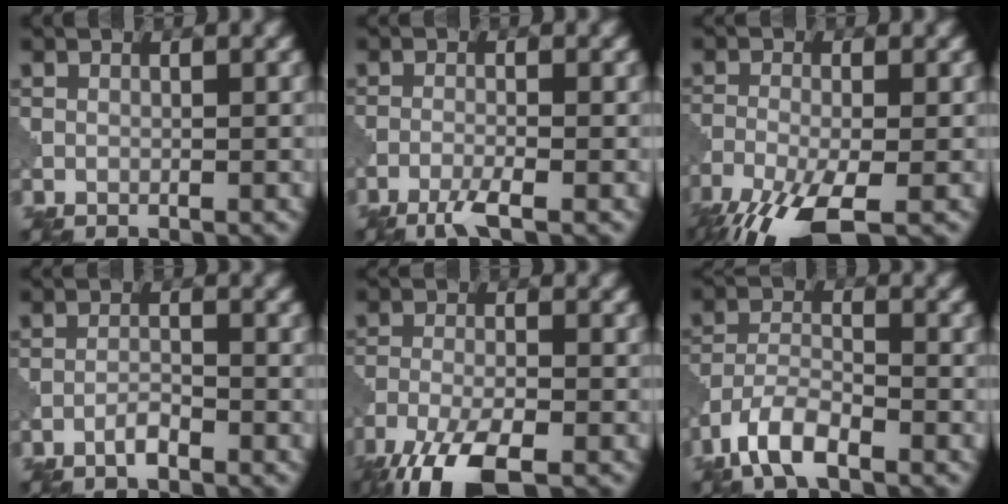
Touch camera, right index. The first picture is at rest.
{"total": 2.6, "force": [-1.7, 0.3, 1.9], "torque": [-0.038, -0.002, -0.043]}
{"total": 8.9, "force": [-5.9, 2.5, 6.1], "torque": [-0.138, -0.032, -0.113]}
{"total": 1.5, "force": [-1.2, 0.3, 1.0], "torque": [-0.019, 0.004, -0.026]}
{"total": 8.0, "force": [-5.7, 2.3, 5.2], "torque": [-0.104, -0.026, -0.107]}
{"total": 5.2, "force": [-3.7, 1.7, 3.2], "torque": [-0.066, -0.002, -0.082]}